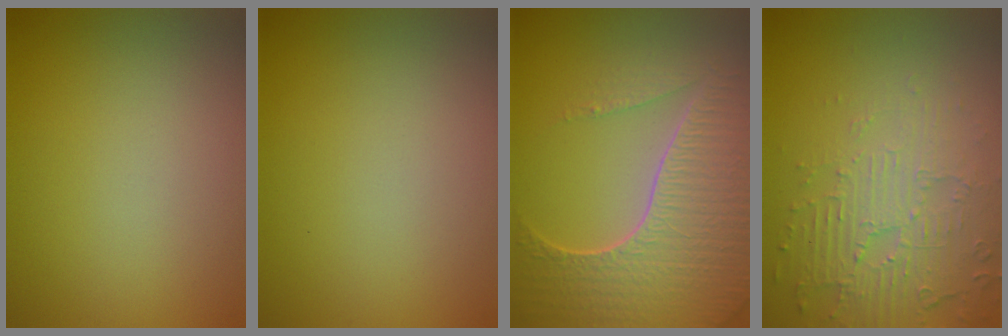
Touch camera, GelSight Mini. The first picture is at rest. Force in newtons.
{"total": 0.0}
{"total": 7.7, "press": 5.6, "slide": 5.2}
{"total": 5.5, "press": 3.6, "slide": 4.1}